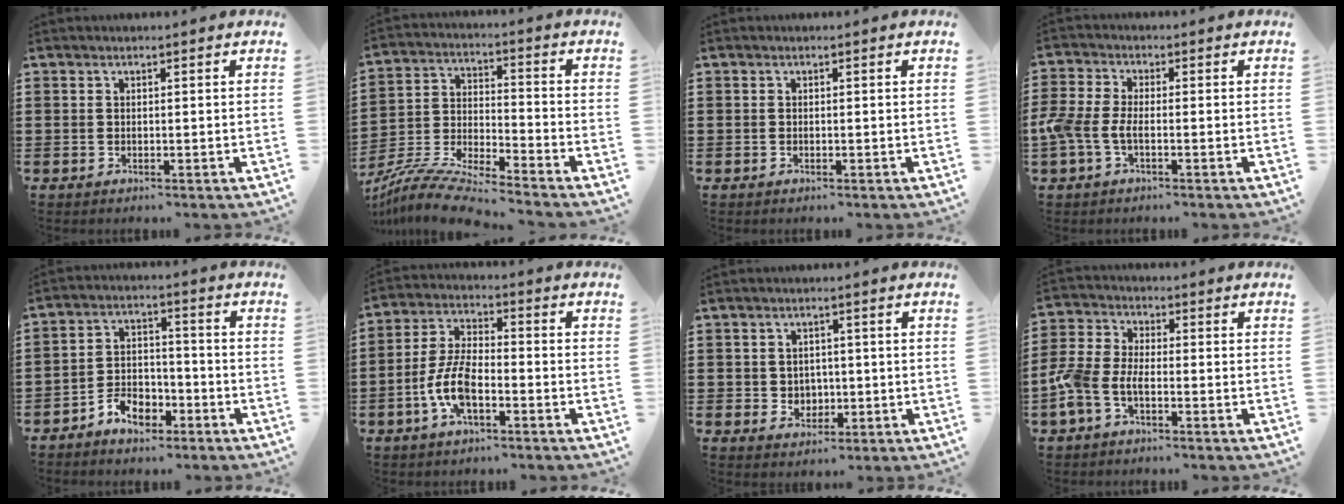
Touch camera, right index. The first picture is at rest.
{"total": 9.2, "force": [-8.7, 0.1, 3.0], "torque": [-0.073, 0.002, -0.176]}
{"total": 0.0}
{"total": 4.1, "force": [-1.5, 1.7, 3.5], "torque": [-0.095, -0.009, -0.036]}
{"total": 5.4, "force": [-4.0, 2.9, 2.0], "torque": [-0.042, 0.016, -0.076]}
{"total": 7.7, "force": [-3.0, 3.1, 6.4], "torque": [-0.155, -0.004, -0.064]}
{"total": 2.5, "force": [0.1, 2.4, 0.7], "torque": [-0.017, 0.005, -0.005]}
{"total": 4.9, "force": [-2.7, 2.3, 3.5], "torque": [-0.104, -0.005, -0.060]}